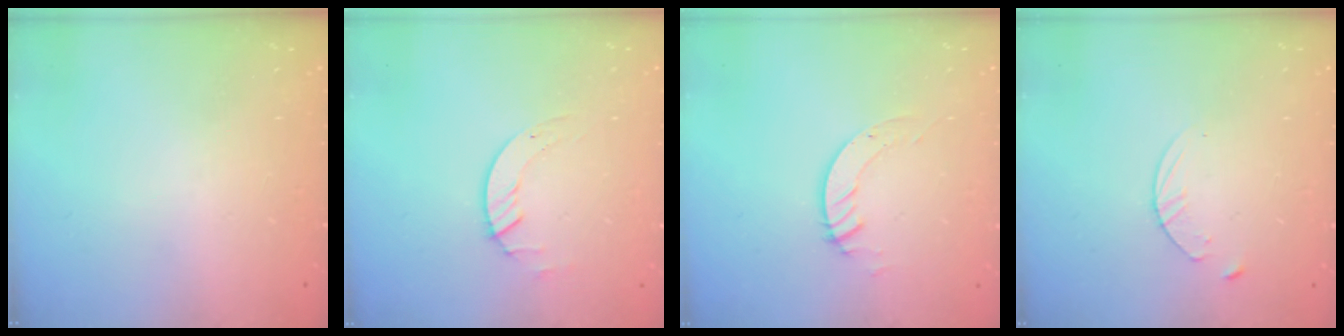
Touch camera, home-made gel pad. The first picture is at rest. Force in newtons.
{"total": 2.0, "press": 2.0, "slide": 0.2}
{"total": 3.8, "press": 3.8, "slide": 0.4}
{"total": 3.1, "press": 3.1, "slide": 0.3}